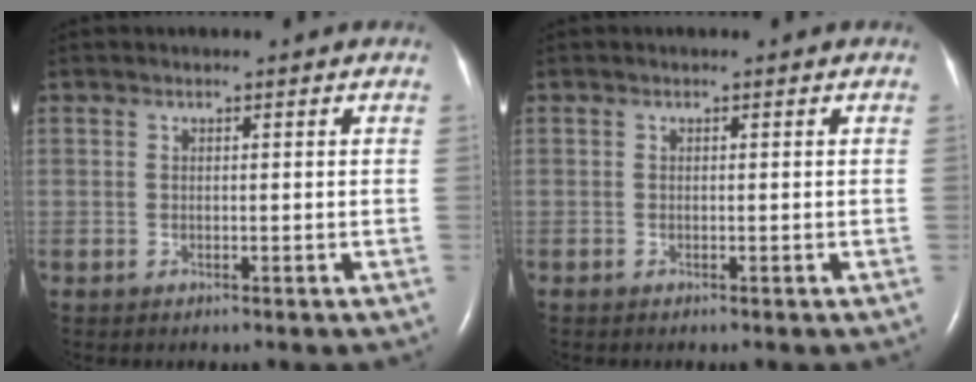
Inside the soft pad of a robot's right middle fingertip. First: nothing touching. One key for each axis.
{"total": 0.0}